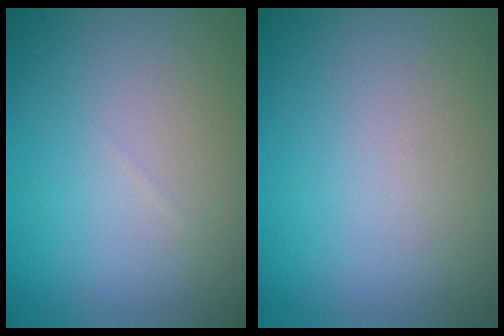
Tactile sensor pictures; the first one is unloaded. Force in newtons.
{"total": 0.0}